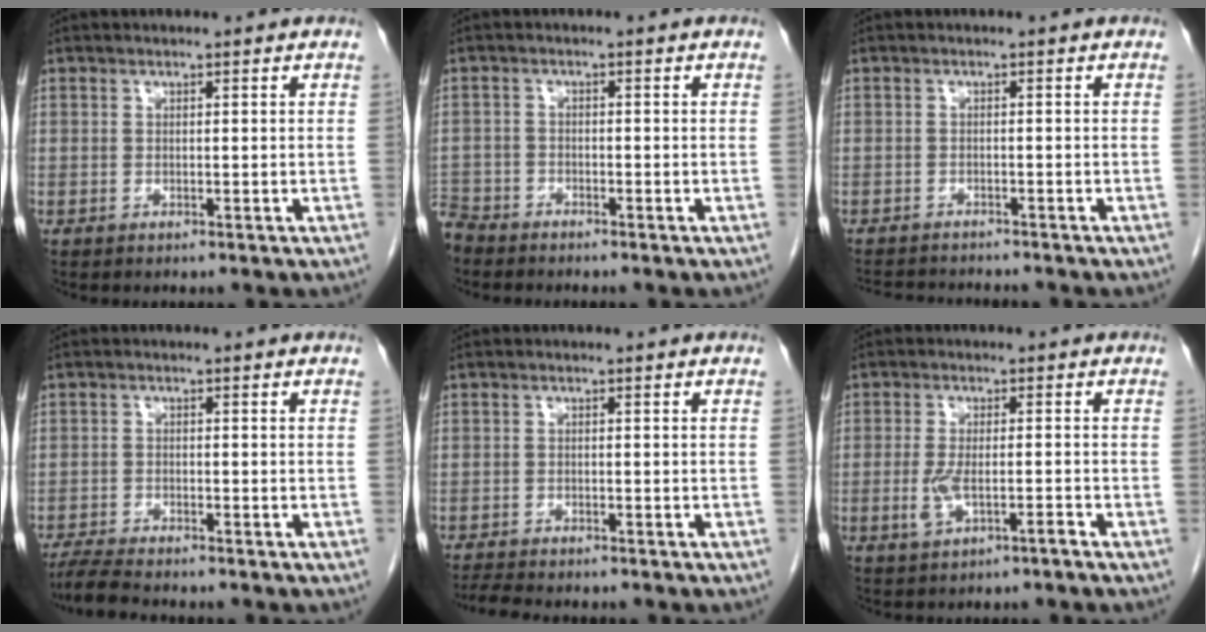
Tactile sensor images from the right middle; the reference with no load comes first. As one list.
[{"total": 4.3, "force": [-4.1, 1.3, 0.1], "torque": [-0.001, -0.010, -0.082]}, {"total": 6.9, "force": [-6.6, 0.8, 1.8], "torque": [-0.024, -0.003, -0.097]}, {"total": 5.5, "force": [-4.9, 0.4, 2.4], "torque": [-0.043, -0.019, -0.085]}, {"total": 5.2, "force": [-4.6, 0.9, 2.1], "torque": [-0.034, -0.012, -0.073]}, {"total": 4.0, "force": [-1.7, 1.0, 3.4], "torque": [-0.074, 0.002, -0.029]}]